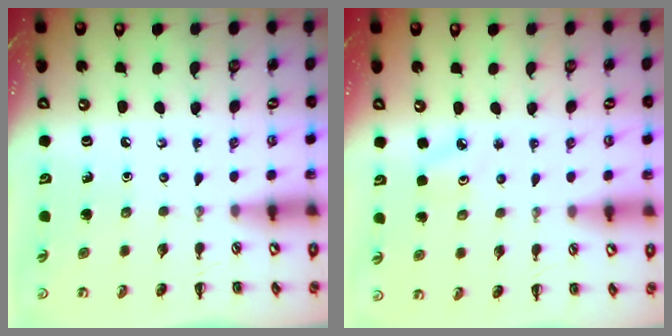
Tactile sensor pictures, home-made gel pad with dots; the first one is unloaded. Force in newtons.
{"total": 3.3, "press": 3.1, "slide": 1.0}